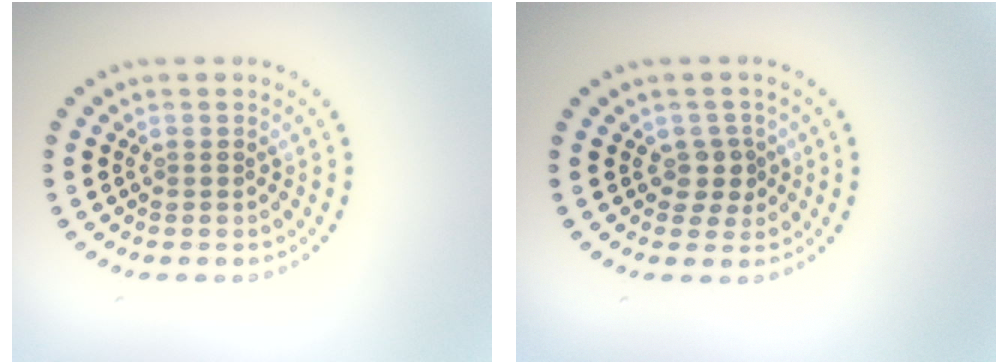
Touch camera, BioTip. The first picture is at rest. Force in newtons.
{"total": 1.9, "press": 1.5, "slide": 1.1}